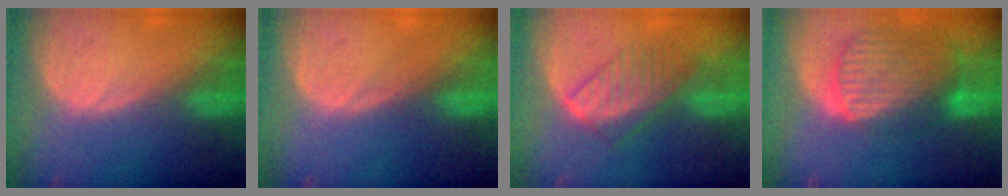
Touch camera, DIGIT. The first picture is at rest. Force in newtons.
{"total": 0.0}
{"total": 6.6, "press": 6.3, "slide": 1.9}
{"total": 10.6, "press": 9.1, "slide": 5.4}